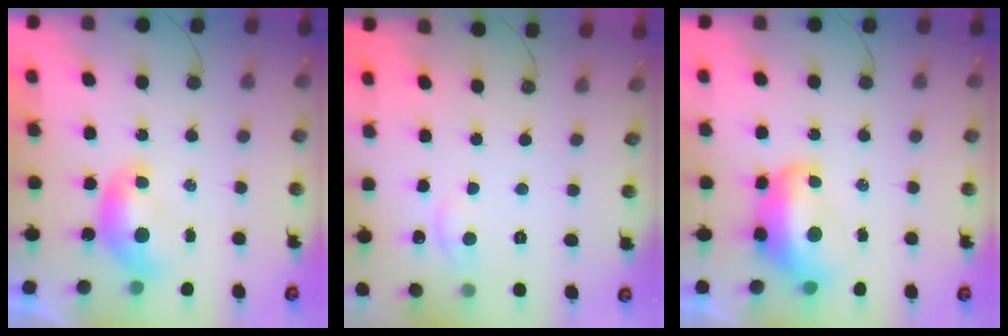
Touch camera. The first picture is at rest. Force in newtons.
{"total": 0.8, "press": 0.3, "slide": 0.8}
{"total": 4.9, "press": 4.8, "slide": 0.9}